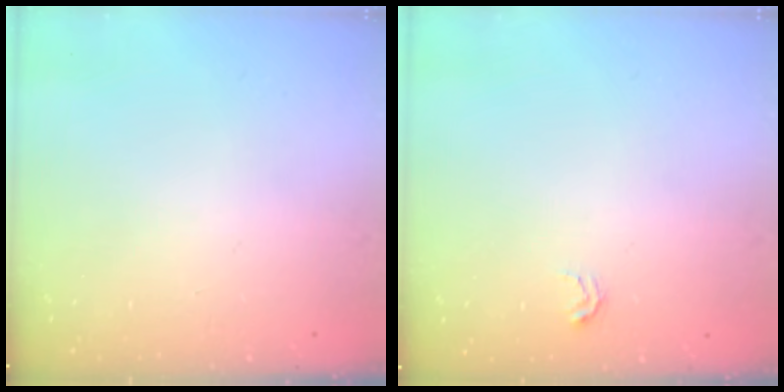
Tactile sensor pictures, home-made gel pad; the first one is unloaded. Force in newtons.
{"total": 2.7, "press": 2.7, "slide": 0.4}